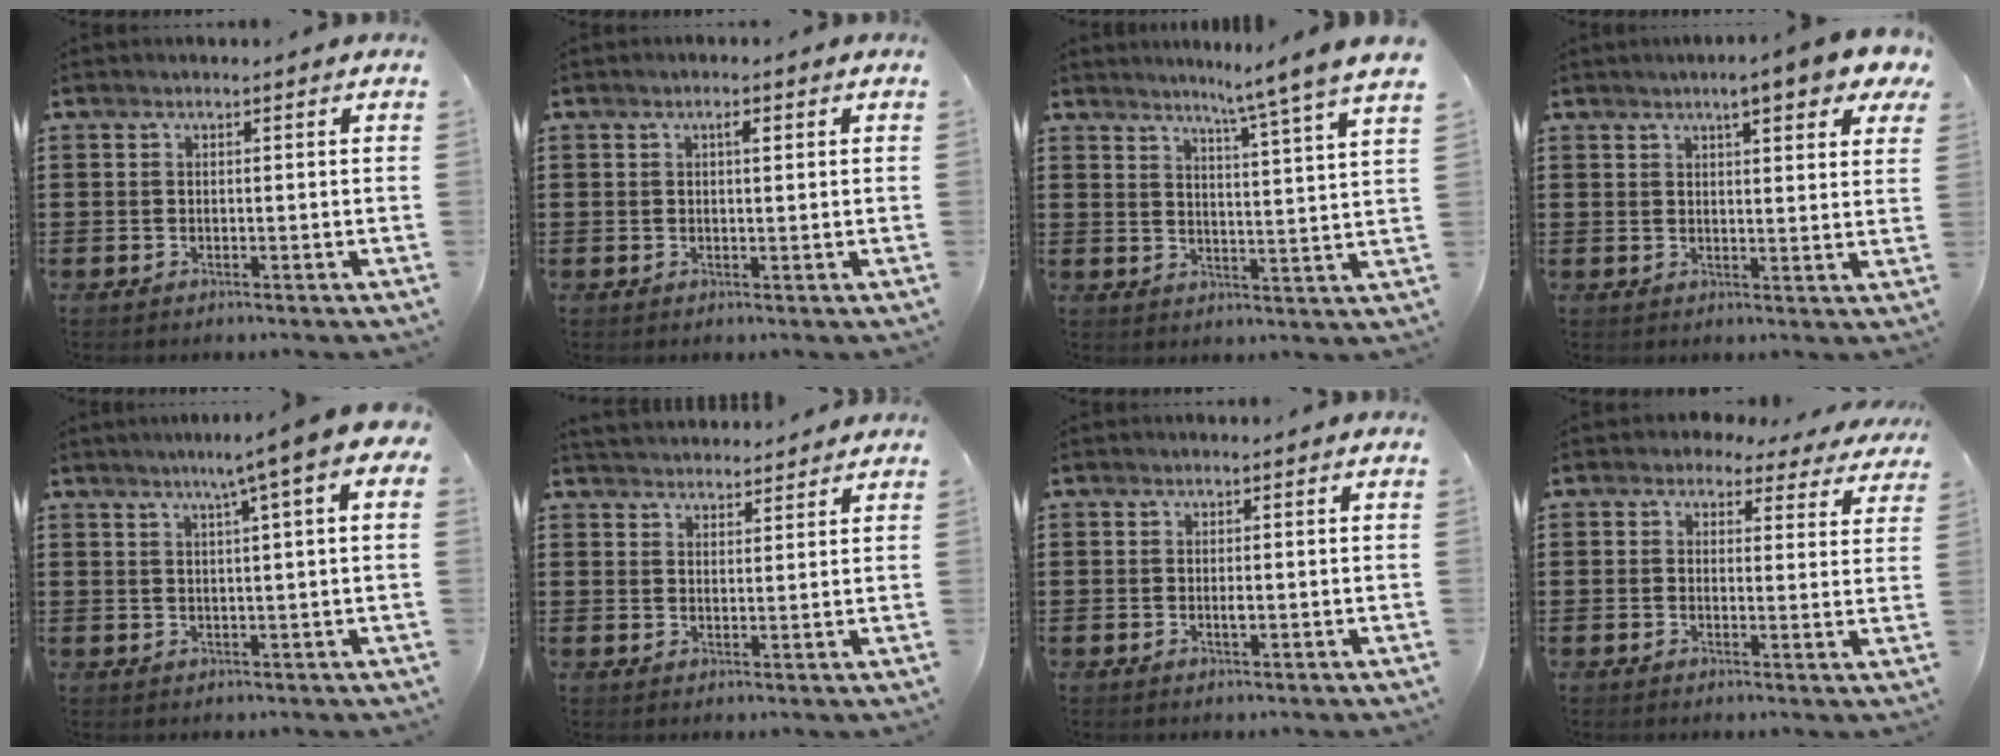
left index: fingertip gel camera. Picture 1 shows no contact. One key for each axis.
{"total": 1.6, "fx": 0.6, "fy": 0.4, "fz": 1.4, "tx": -0.029, "ty": 0.004, "tz": 0.009}
{"total": 6.5, "fx": 5.5, "fy": -2.0, "fz": 2.9, "tx": -0.063, "ty": -0.040, "tz": 0.087}
{"total": 6.3, "fx": 4.7, "fy": 0.9, "fz": 4.1, "tx": -0.070, "ty": -0.011, "tz": 0.076}
{"total": 5.9, "fx": 2.6, "fy": -0.4, "fz": 5.2, "tx": -0.096, "ty": -0.007, "tz": 0.037}
{"total": 2.9, "fx": 2.8, "fy": 0.7, "fz": -0.7, "tx": 0.003, "ty": -0.008, "tz": 0.052}
{"total": 0.9, "fx": -0.1, "fy": 0.3, "fz": 0.9, "tx": -0.018, "ty": -0.002, "tz": -0.002}
{"total": 3.0, "fx": 2.5, "fy": 1.3, "fz": 0.9, "tx": -0.021, "ty": -0.005, "tz": 0.044}